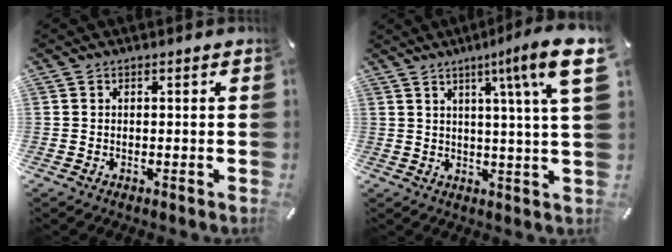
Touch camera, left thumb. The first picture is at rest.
{"total": 13.5, "force": [6.1, 0.2, 12.1], "torque": [-0.181, -0.035, 0.084]}